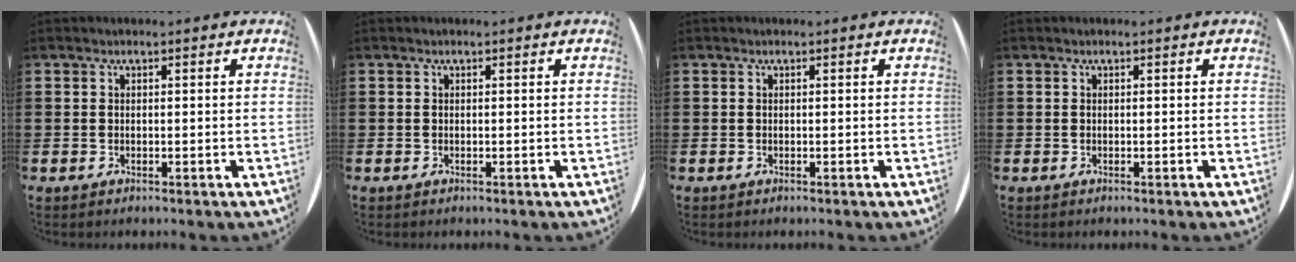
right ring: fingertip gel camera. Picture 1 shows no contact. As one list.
[{"total": 0.0}, {"total": 0.0}, {"total": 0.0}]